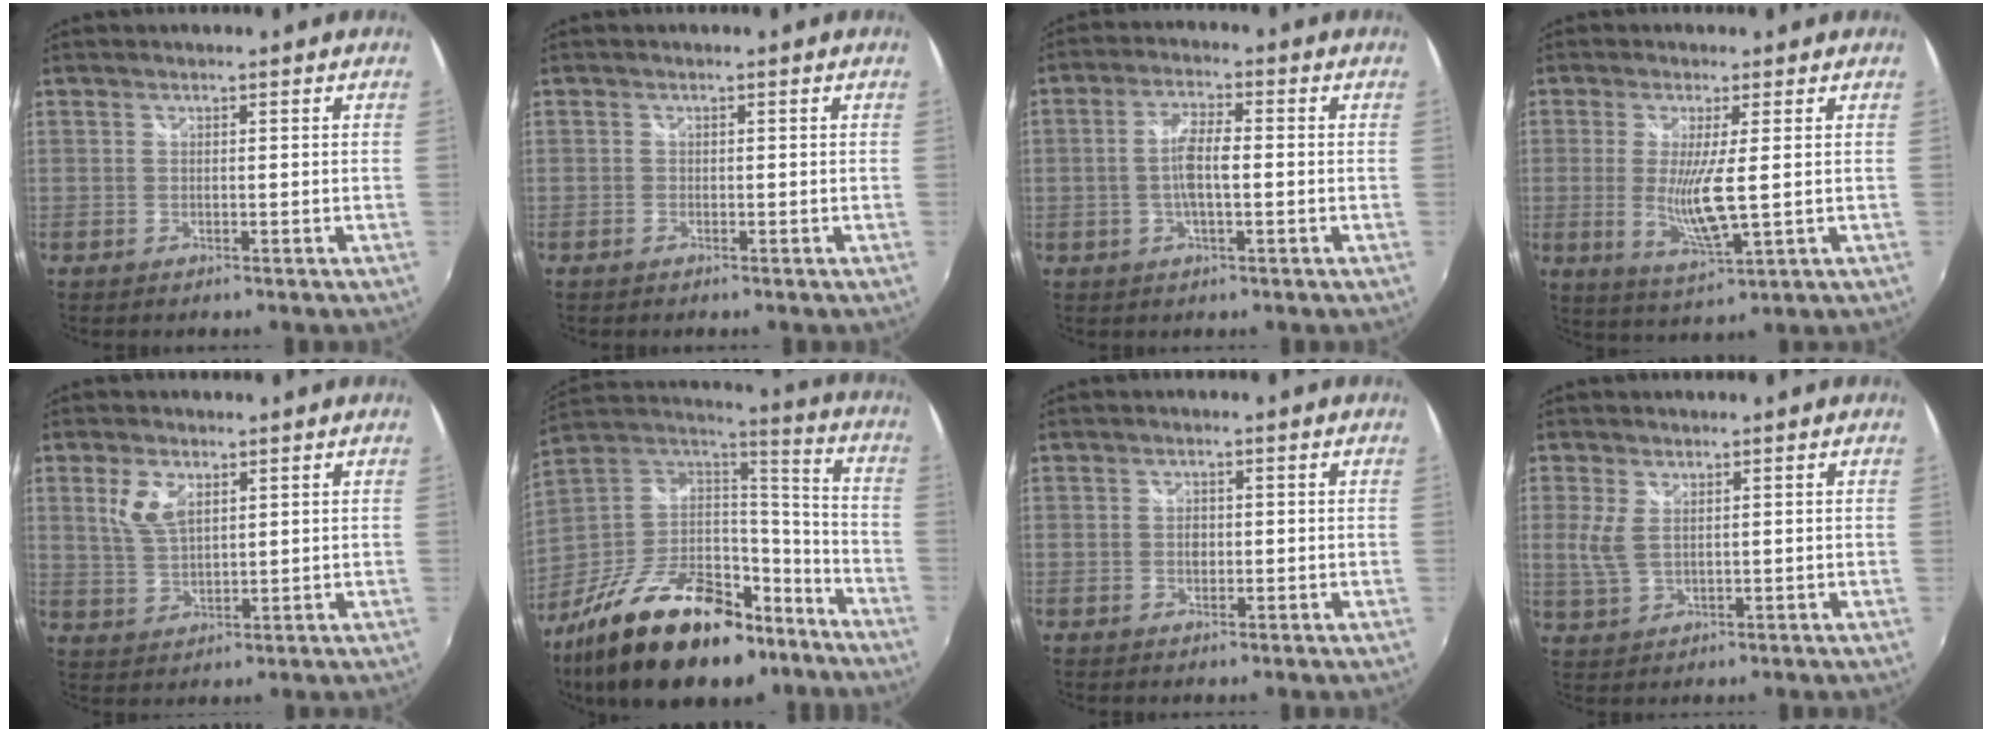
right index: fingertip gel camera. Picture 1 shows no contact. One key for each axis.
{"total": 0.7, "fx": -0.6, "fy": 0.3, "fz": 0.2, "tx": -0.005, "ty": -0.002, "tz": -0.013}
{"total": 6.0, "fx": -0.6, "fy": 1.5, "fz": 5.8, "tx": -0.111, "ty": 0.005, "tz": -0.012}
{"total": 8.1, "fx": -0.2, "fy": 0.6, "fz": 8.1, "tx": -0.160, "ty": -0.020, "tz": -0.002}
{"total": 5.8, "fx": 2.5, "fy": 2.9, "fz": 4.4, "tx": -0.090, "ty": 0.003, "tz": 0.051}
{"total": 32.0, "fx": -20.0, "fy": 15.8, "fz": 19.3, "tx": -0.361, "ty": 0.006, "tz": -0.302}
{"total": 1.5, "fx": -0.1, "fy": 1.2, "fz": 0.9, "tx": -0.017, "ty": 0.002, "tz": -0.004}
{"total": 4.1, "fx": 0.9, "fy": 2.0, "fz": 3.5, "tx": -0.079, "ty": -0.001, "tz": 0.020}